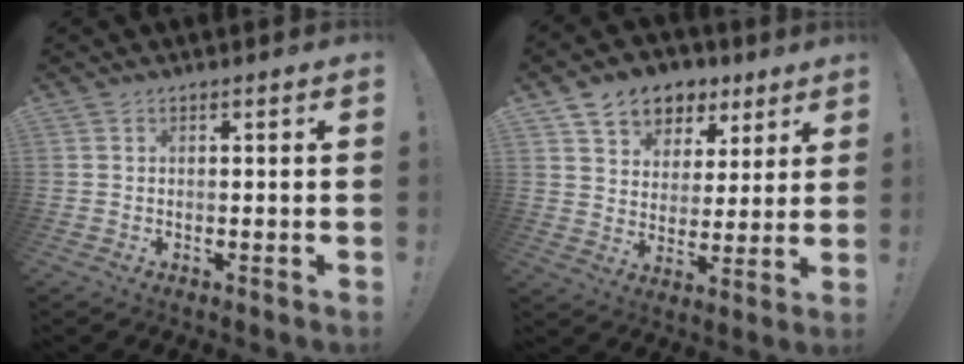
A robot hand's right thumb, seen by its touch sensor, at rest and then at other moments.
{"total": 9.3, "force": [5.6, 7.1, 2.1], "torque": [-0.029, -0.039, 0.109]}